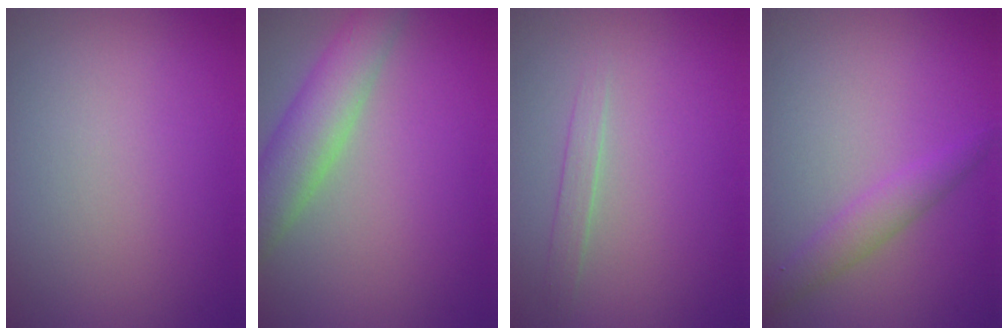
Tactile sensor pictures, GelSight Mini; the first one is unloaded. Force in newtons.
{"total": 5.4, "press": 5.3, "slide": 0.6}
{"total": 1.3, "press": 1.3, "slide": 0.1}
{"total": 2.2, "press": 2.2, "slide": 0.1}